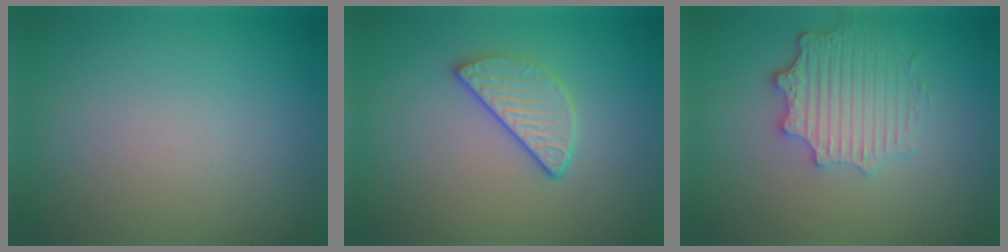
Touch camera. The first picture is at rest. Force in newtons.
{"total": 3.3, "press": 2.6, "slide": 2.0}
{"total": 4.3, "press": 3.4, "slide": 2.7}